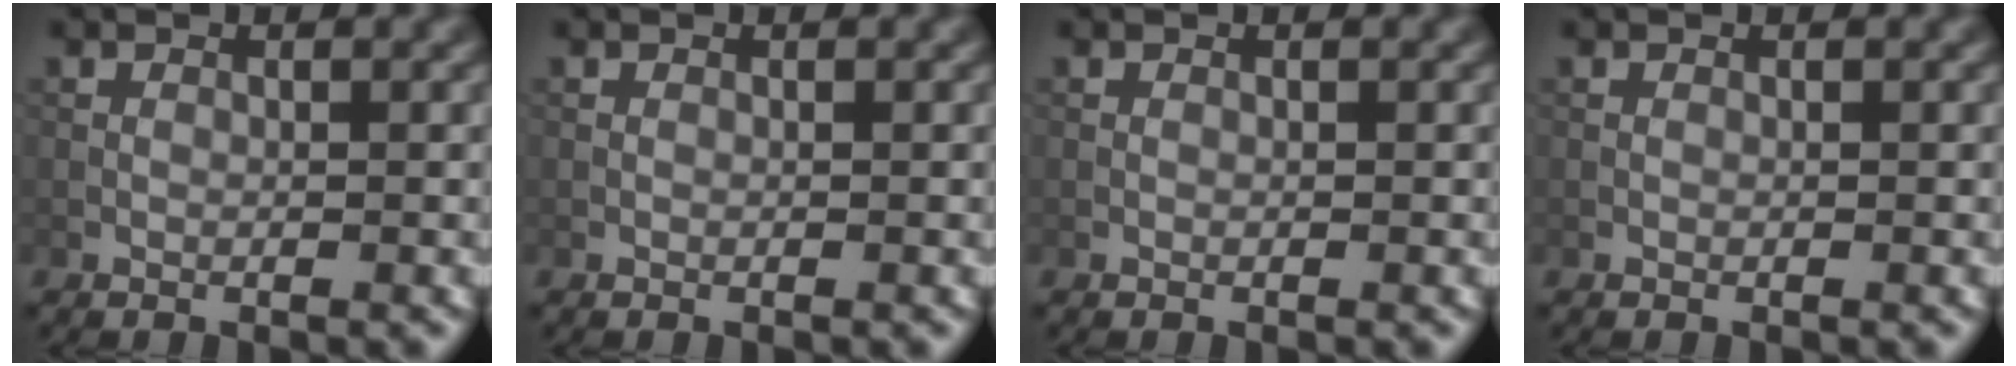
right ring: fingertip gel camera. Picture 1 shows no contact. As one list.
[{"total": 0.0}, {"total": 0.0}, {"total": 0.0}]